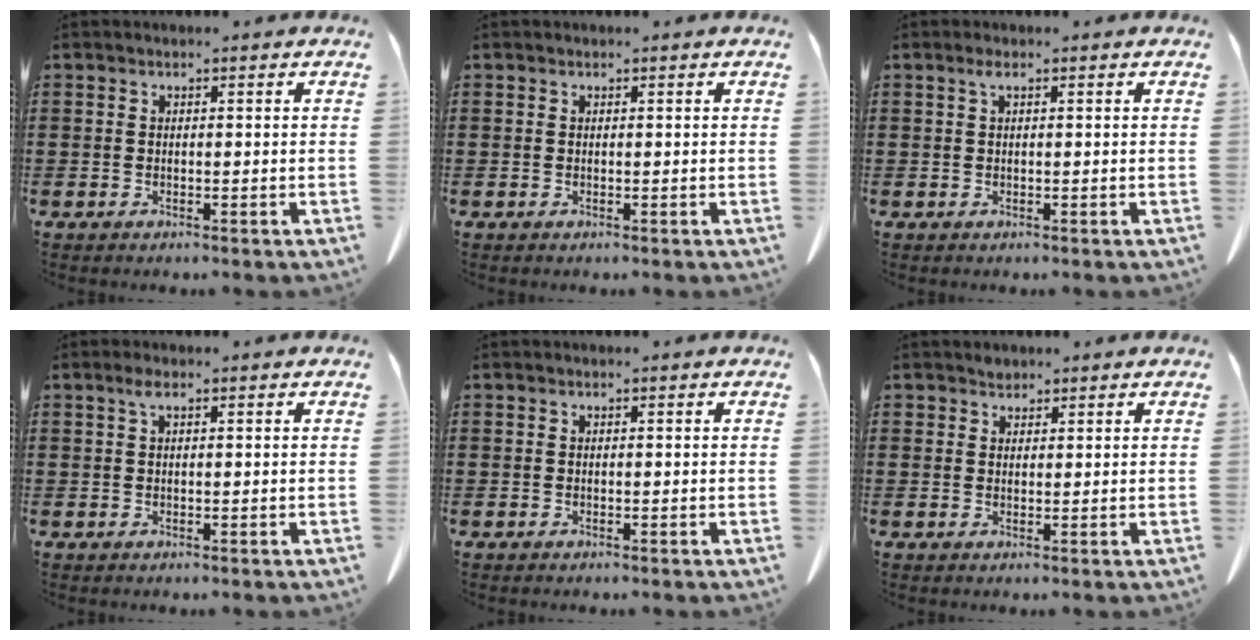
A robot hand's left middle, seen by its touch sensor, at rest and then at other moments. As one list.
[{"total": 0.0}, {"total": 1.1, "force": [0.4, 0.2, 1.0], "torque": [-0.023, 0.004, 0.007]}, {"total": 1.5, "force": [0.6, 0.5, 1.3], "torque": [-0.029, 0.006, 0.009]}, {"total": 0.0}, {"total": 1.3, "force": [1.1, 0.6, 0.0], "torque": [-0.004, 0.002, 0.023]}]